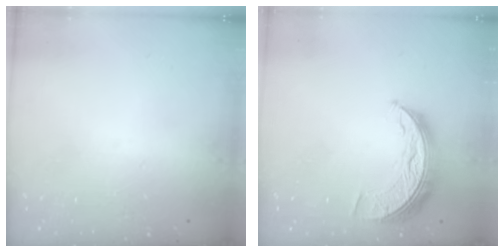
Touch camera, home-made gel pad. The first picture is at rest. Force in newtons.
{"total": 9.1, "press": 9.1, "slide": 0.6}